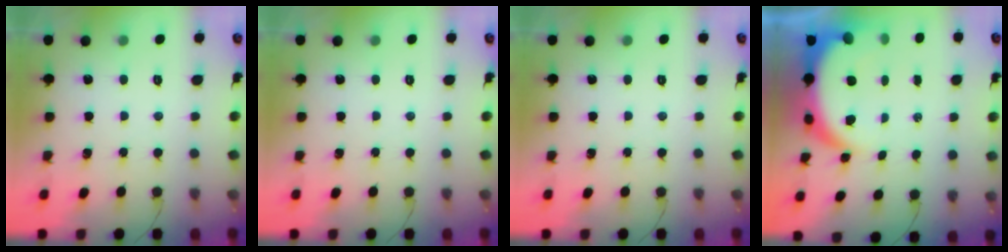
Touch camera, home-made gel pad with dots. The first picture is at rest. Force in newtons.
{"total": 0.0}
{"total": 0.0}
{"total": 9.6, "press": 9.6, "slide": 1.2}